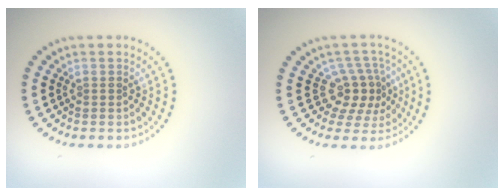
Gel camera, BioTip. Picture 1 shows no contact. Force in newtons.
{"total": 3.4, "press": 2.5, "slide": 2.2}